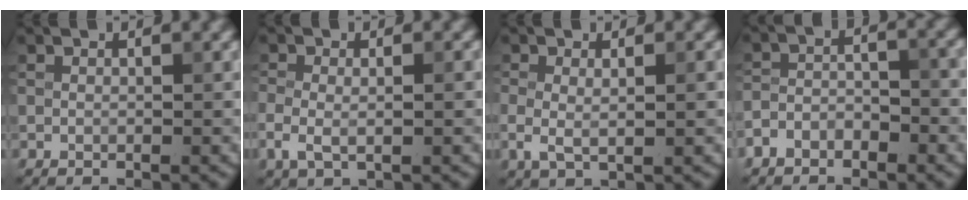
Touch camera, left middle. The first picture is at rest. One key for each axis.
{"total": 2.8, "fx": -0.6, "fy": 1.3, "fz": 2.5, "tx": -0.054, "ty": -0.006, "tz": -0.014}
{"total": 2.8, "fx": 0.0, "fy": 1.0, "fz": 2.6, "tx": -0.048, "ty": -0.003, "tz": -0.002}
{"total": 3.2, "fx": -2.2, "fy": 1.7, "fz": 1.5, "tx": -0.033, "ty": 0.003, "tz": -0.048}